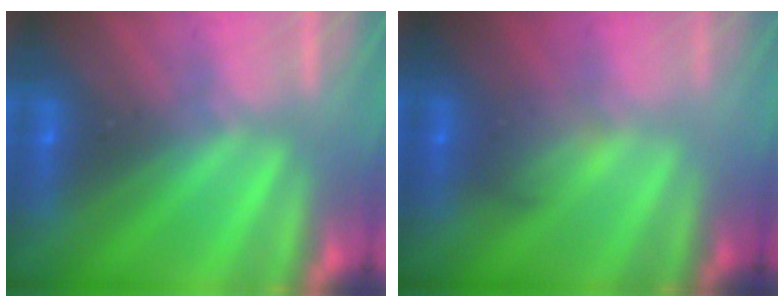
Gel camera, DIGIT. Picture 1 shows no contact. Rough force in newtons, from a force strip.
{"total": 1.9}